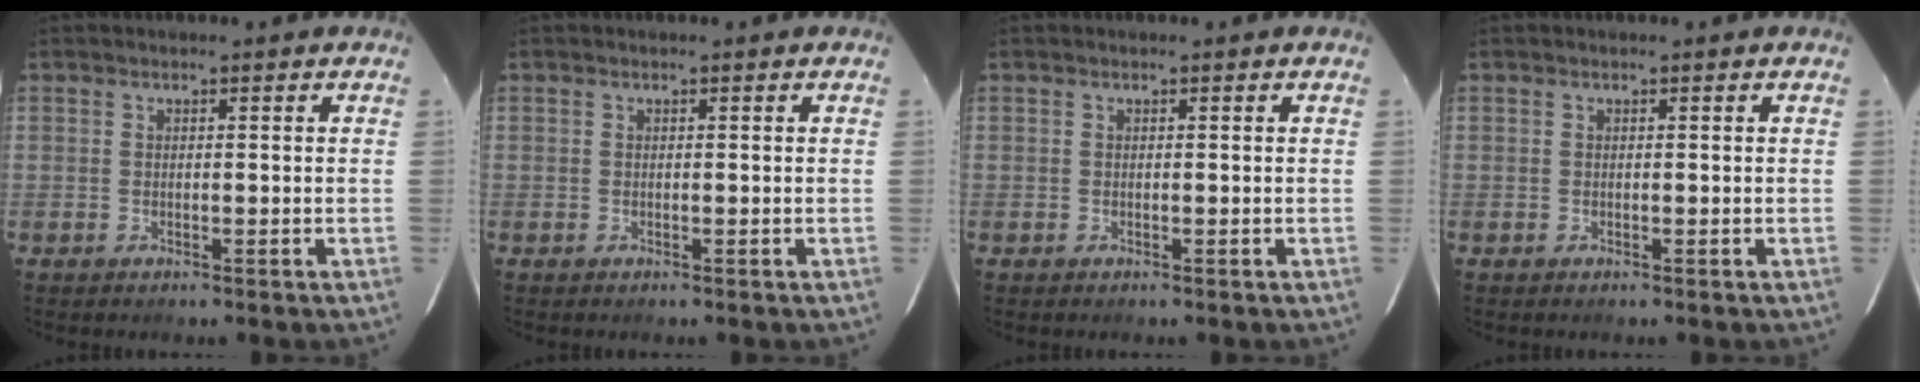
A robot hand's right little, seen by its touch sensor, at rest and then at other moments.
{"total": 0.0}
{"total": 0.0}
{"total": 0.0}